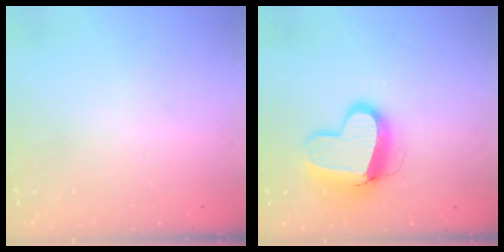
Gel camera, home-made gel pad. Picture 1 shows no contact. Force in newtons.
{"total": 13.1, "press": 13.0, "slide": 1.3}